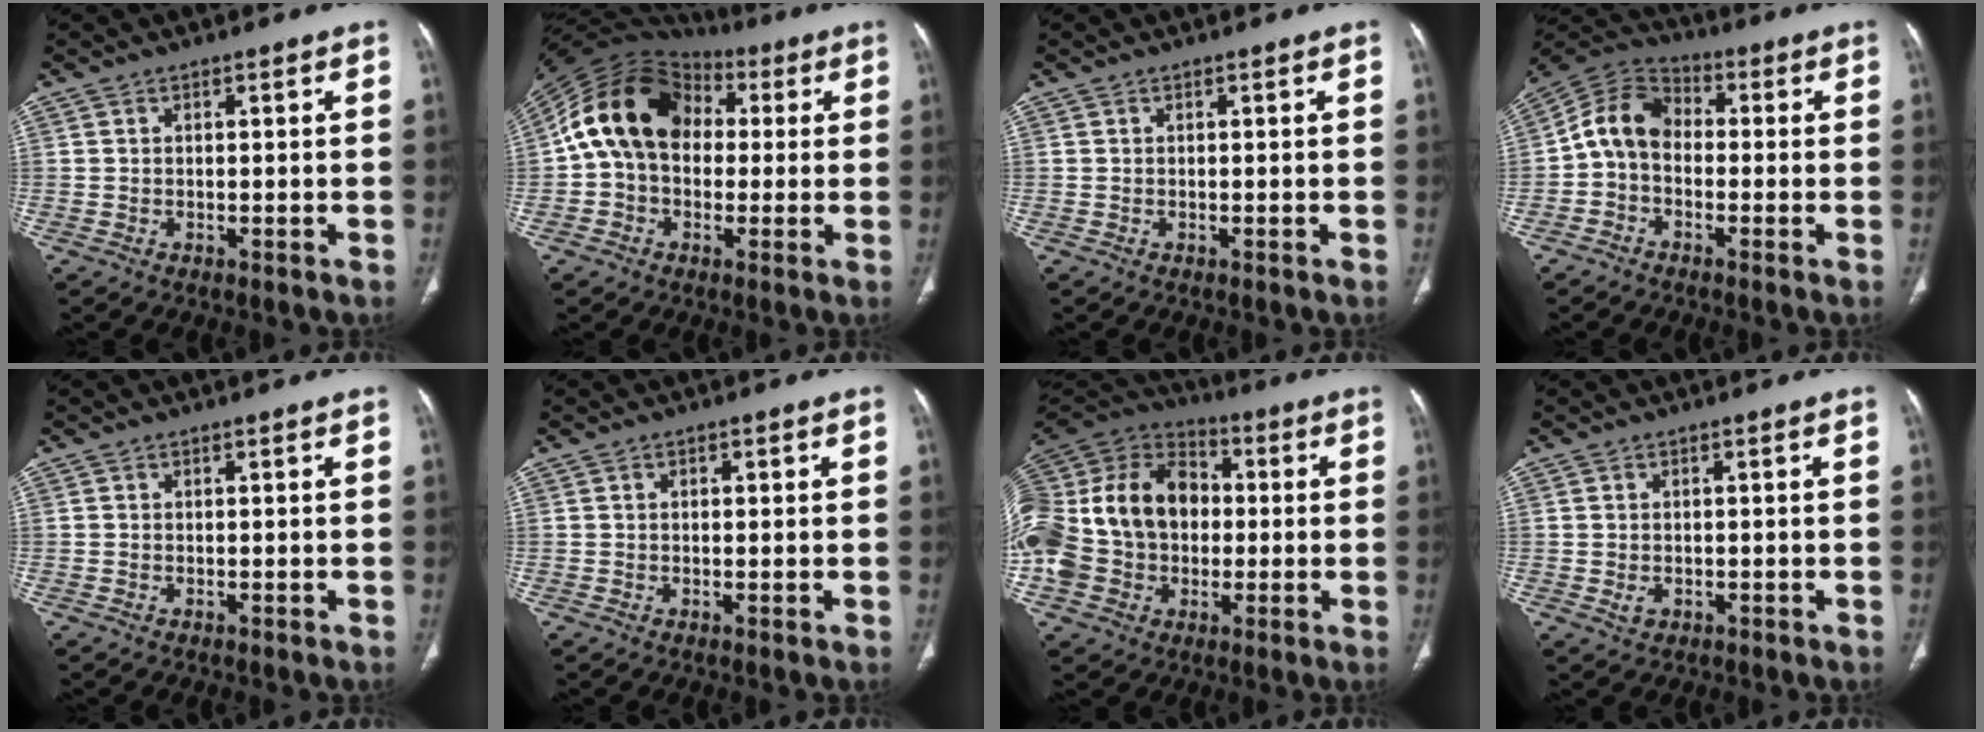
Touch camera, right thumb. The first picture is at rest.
{"total": 17.2, "force": [2.3, 12.8, 11.3], "torque": [-0.186, 0.041, 0.032]}
{"total": 0.0}
{"total": 9.2, "force": [-1.0, 6.9, 6.0], "torque": [-0.098, 0.031, -0.035]}
{"total": 0.0}
{"total": 1.1, "force": [0.3, 0.6, 0.8], "torque": [-0.013, 0.003, 0.005]}
{"total": 25.6, "force": [-0.9, 19.4, 16.7], "torque": [-0.356, 0.040, -0.011]}
{"total": 1.8, "force": [-0.3, 1.5, 1.0], "torque": [-0.016, 0.001, 0.001]}